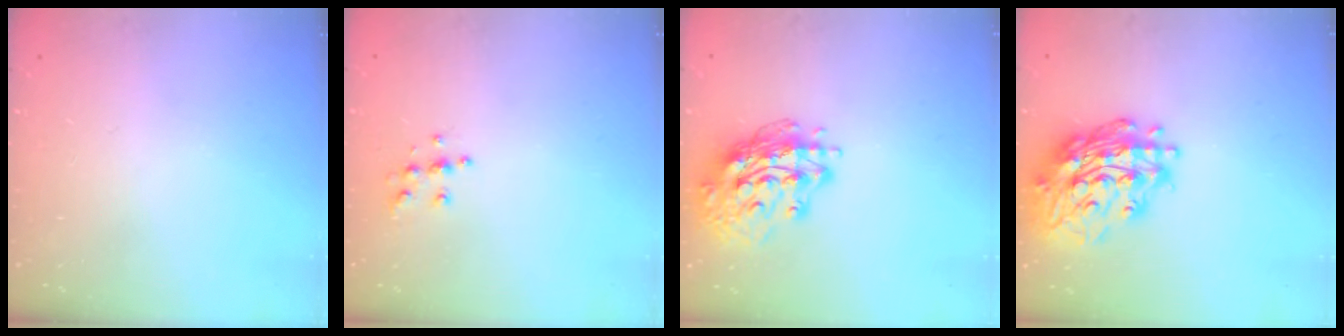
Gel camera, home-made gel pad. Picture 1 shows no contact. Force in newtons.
{"total": 5.9, "press": 5.9, "slide": 0.2}
{"total": 15.9, "press": 15.9, "slide": 1.5}
{"total": 20.7, "press": 20.6, "slide": 1.9}